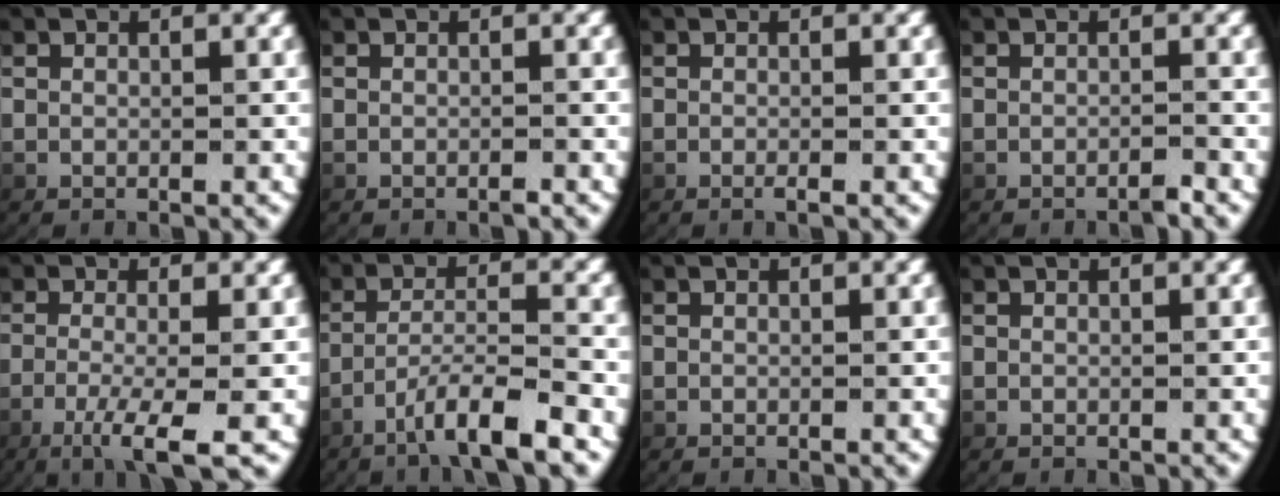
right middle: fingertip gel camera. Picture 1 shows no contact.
{"total": 0.6, "force": [-0.5, -0.3, 0.0], "torque": [0.001, 0.004, -0.010]}
{"total": 1.0, "force": [-0.7, 0.3, 0.6], "torque": [-0.013, 0.006, -0.015]}
{"total": 1.1, "force": [-1.0, -0.4, 0.1], "torque": [-0.001, 0.003, -0.018]}
{"total": 5.3, "force": [-2.9, 0.6, 4.3], "torque": [-0.087, -0.023, -0.035]}
{"total": 4.7, "force": [-2.9, 0.5, 3.6], "torque": [-0.070, -0.005, -0.043]}
{"total": 0.0}
{"total": 0.0}